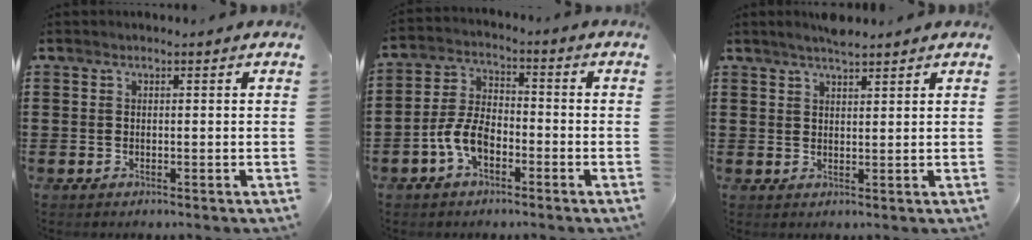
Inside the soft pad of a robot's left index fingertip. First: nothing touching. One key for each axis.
{"total": 6.5, "fx": -3.0, "fy": 3.4, "fz": 4.7, "tx": -0.122, "ty": 0.000, "tz": -0.066}
{"total": 2.6, "fx": 2.3, "fy": 0.2, "fz": 1.2, "tx": -0.026, "ty": 0.004, "tz": 0.042}